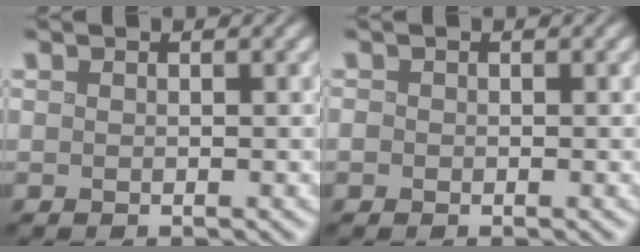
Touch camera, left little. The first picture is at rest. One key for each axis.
{"total": 1.1, "fx": -0.1, "fy": 1.1, "fz": 0.4, "tx": 0.000, "ty": 0.004, "tz": -0.005}